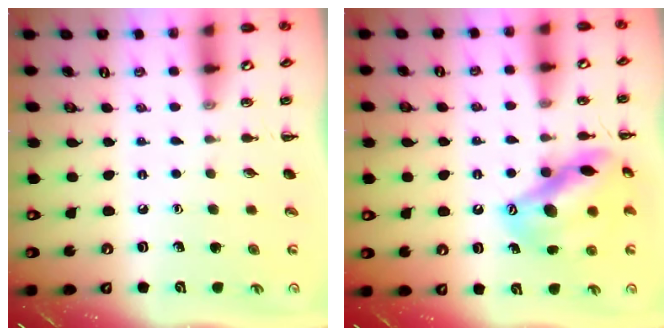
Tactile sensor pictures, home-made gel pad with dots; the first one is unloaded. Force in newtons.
{"total": 15.6, "press": 15.2, "slide": 3.7}